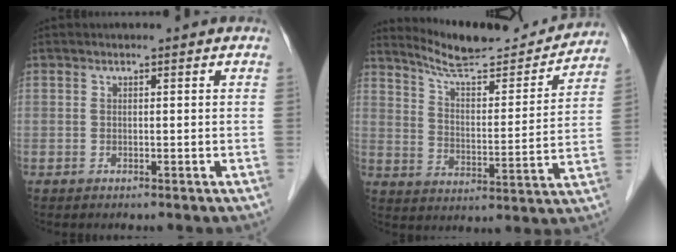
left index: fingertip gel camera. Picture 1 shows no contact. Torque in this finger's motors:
{"motor_torque": [0.13, -0.15, 0.19, 0.04]}